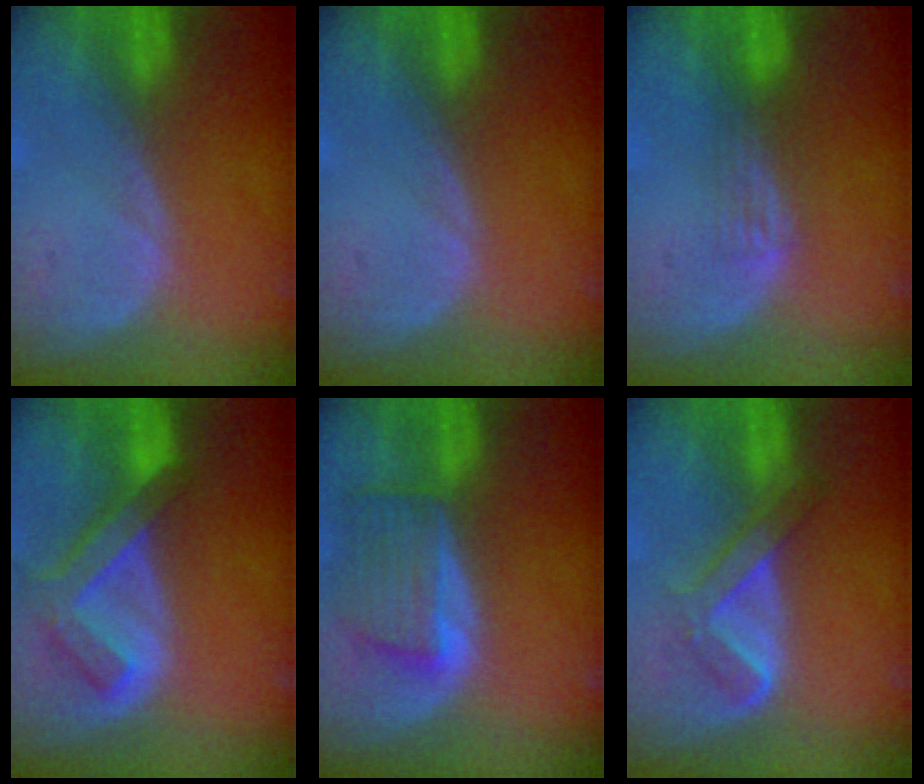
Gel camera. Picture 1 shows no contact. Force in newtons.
{"total": 0.0}
{"total": 2.5, "press": 2.2, "slide": 1.3}
{"total": 7.4, "press": 6.4, "slide": 3.7}
{"total": 6.4, "press": 6.4, "slide": 0.8}
{"total": 5.1, "press": 4.9, "slide": 1.2}